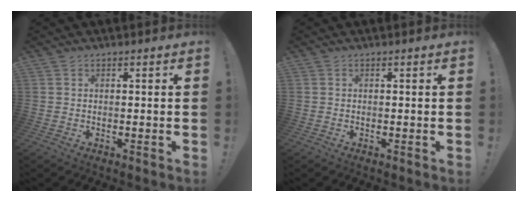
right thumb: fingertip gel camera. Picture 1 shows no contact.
{"total": 0.0}